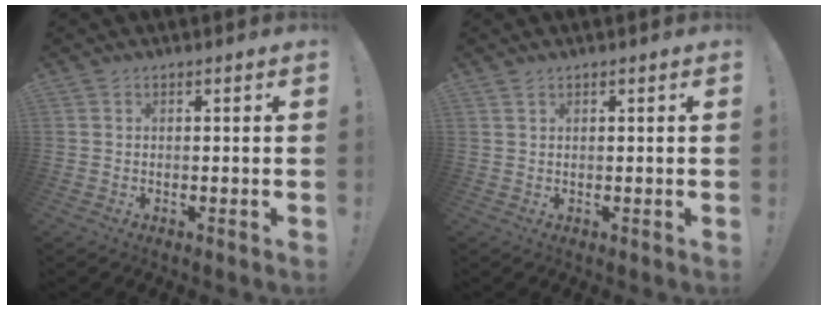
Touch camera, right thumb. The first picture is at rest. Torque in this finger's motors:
{"motor_torque": [-0.07, -0.16, 0.39, -0.22, 0.00]}